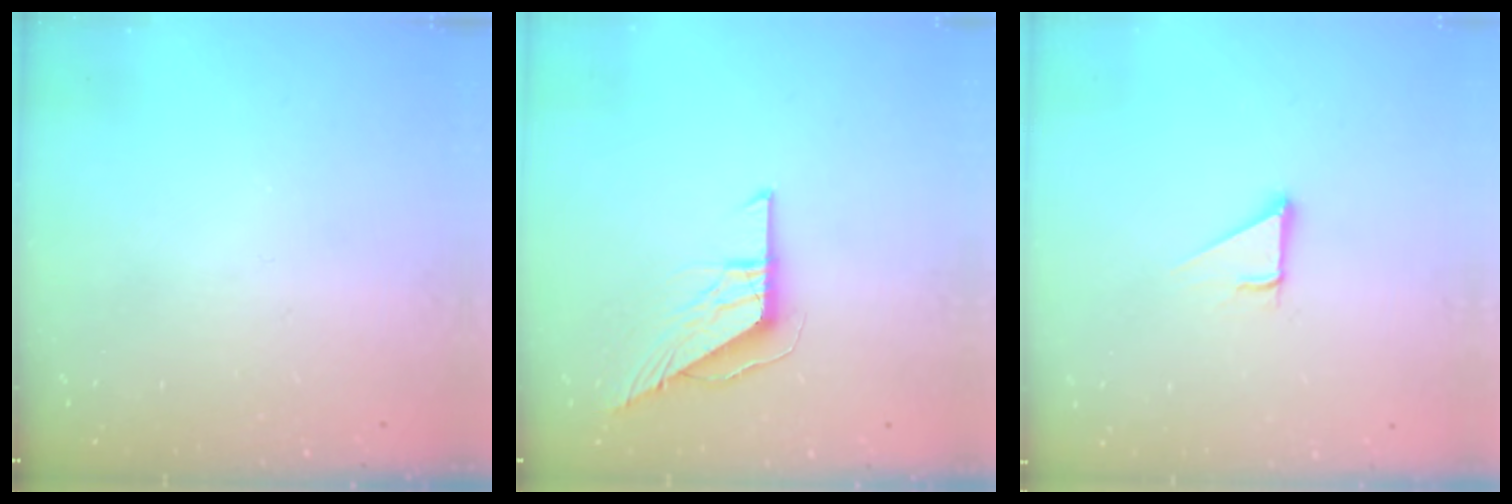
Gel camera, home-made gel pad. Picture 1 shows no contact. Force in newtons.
{"total": 9.4, "press": 9.4, "slide": 0.9}
{"total": 3.0, "press": 3.0, "slide": 0.2}